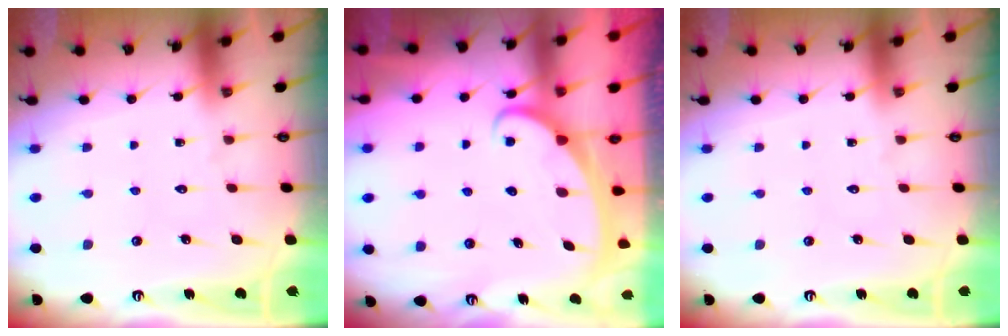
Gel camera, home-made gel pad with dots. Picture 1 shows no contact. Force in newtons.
{"total": 2.5, "press": 2.5, "slide": 0.3}
{"total": 0.0}